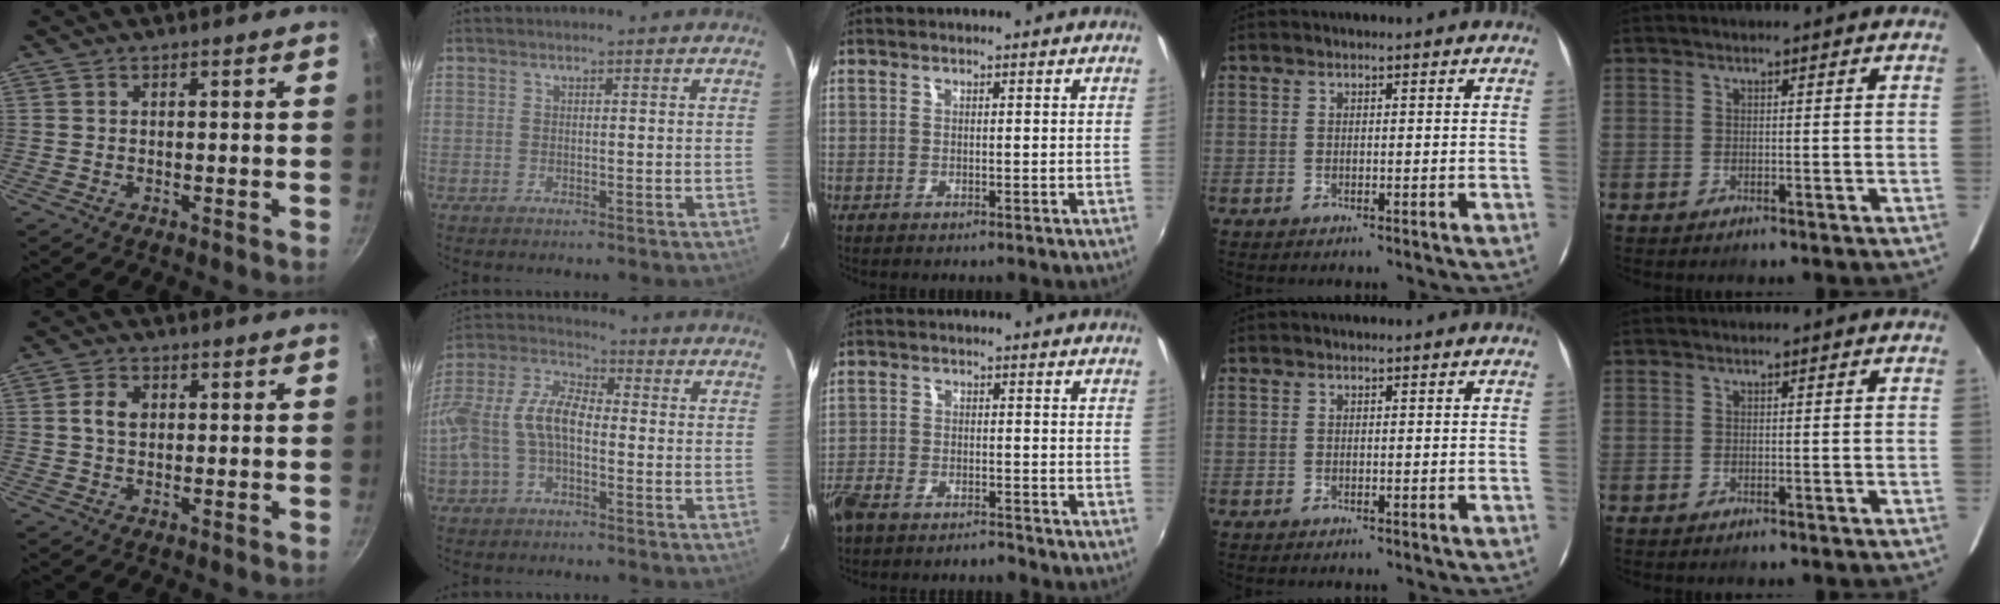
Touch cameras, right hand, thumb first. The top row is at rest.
{"thumb": {"total": 4.1, "force": [0.6, 2.8, 3.0], "torque": [-0.052, 0.007, 0.006]}, "index": {"total": 12.6, "force": [-2.6, 6.7, 10.3], "torque": [-0.218, 0.018, -0.053]}, "middle": {"total": 7.6, "force": [-6.5, 2.5, 2.9], "torque": [-0.089, -0.020, -0.118]}}